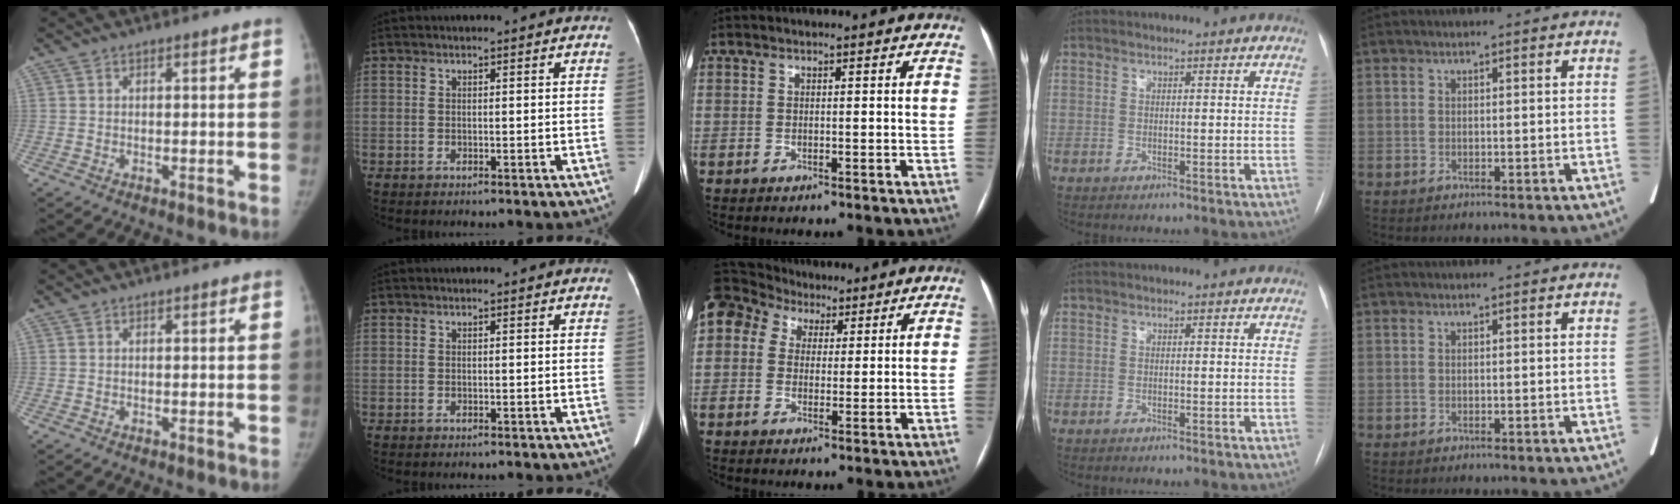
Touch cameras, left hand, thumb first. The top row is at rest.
{"middle": {"total": 18.7, "force": [9.7, 14.1, 7.6], "torque": [-0.236, 0.106, 0.183]}}